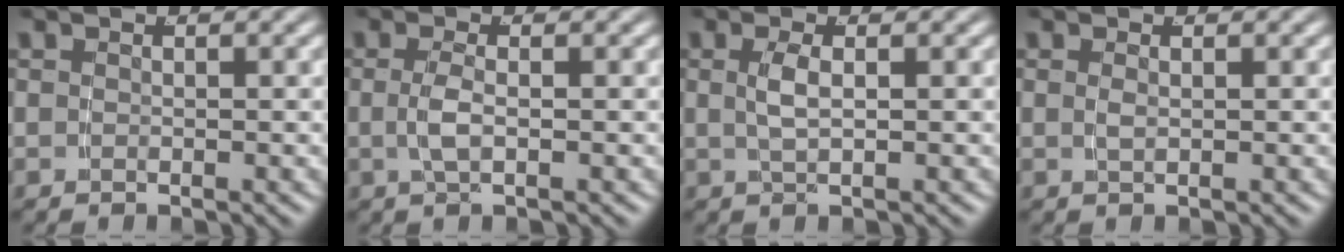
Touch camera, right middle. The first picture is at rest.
{"total": 1.7, "force": [-0.3, -0.2, 1.6], "torque": [-0.038, -0.005, 0.001]}
{"total": 1.7, "force": [0.1, -0.1, 1.7], "torque": [-0.040, -0.004, 0.010]}
{"total": 0.7, "force": [0.1, -0.5, 0.5], "torque": [-0.012, -0.007, 0.009]}